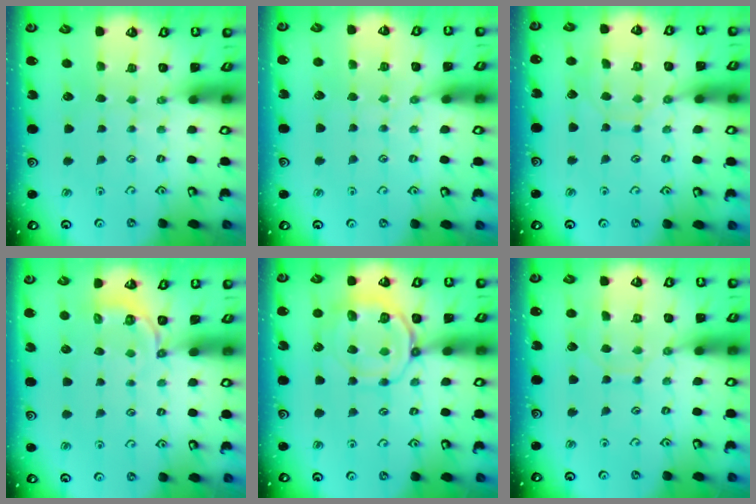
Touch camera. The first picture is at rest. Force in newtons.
{"total": 6.2, "press": 6.1, "slide": 0.8}
{"total": 8.6, "press": 8.5, "slide": 0.8}
{"total": 5.0, "press": 4.3, "slide": 2.5}
{"total": 10.4, "press": 10.3, "slide": 1.4}
{"total": 6.9, "press": 6.9, "slide": 0.7}